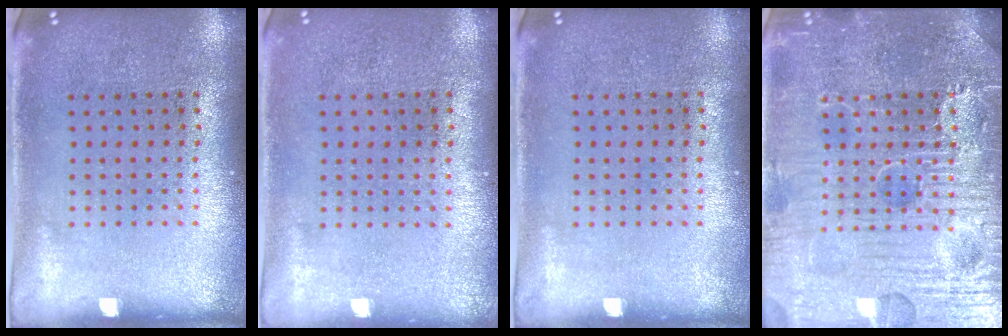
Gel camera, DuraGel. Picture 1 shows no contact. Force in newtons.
{"total": 0.0}
{"total": 0.0}
{"total": 7.2, "press": 7.2, "slide": 0.7}